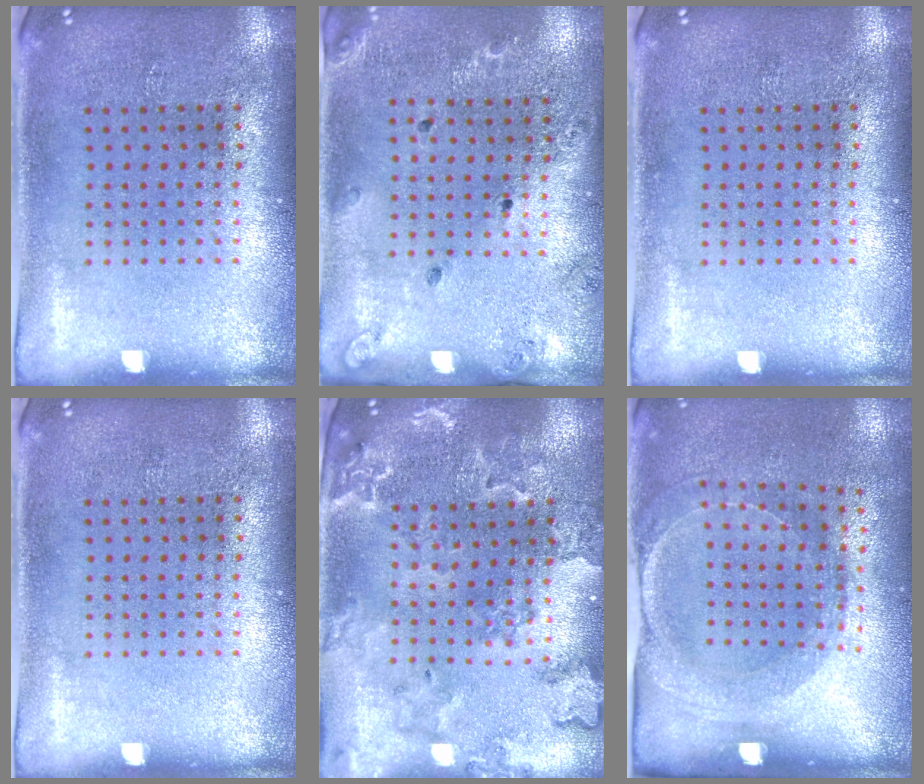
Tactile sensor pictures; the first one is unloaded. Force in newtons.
{"total": 1.3, "press": 1.2, "slide": 0.4}
{"total": 0.0}
{"total": 0.0}
{"total": 1.8, "press": 1.8, "slide": 0.3}
{"total": 1.6, "press": 1.5, "slide": 0.6}